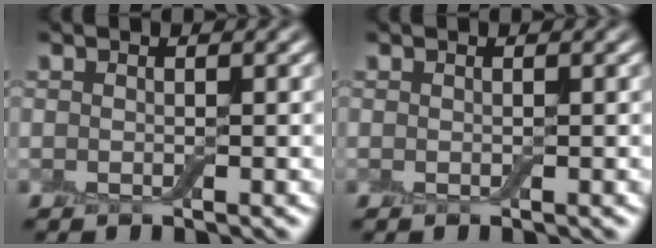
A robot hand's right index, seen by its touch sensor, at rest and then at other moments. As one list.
[{"total": 0.0}]